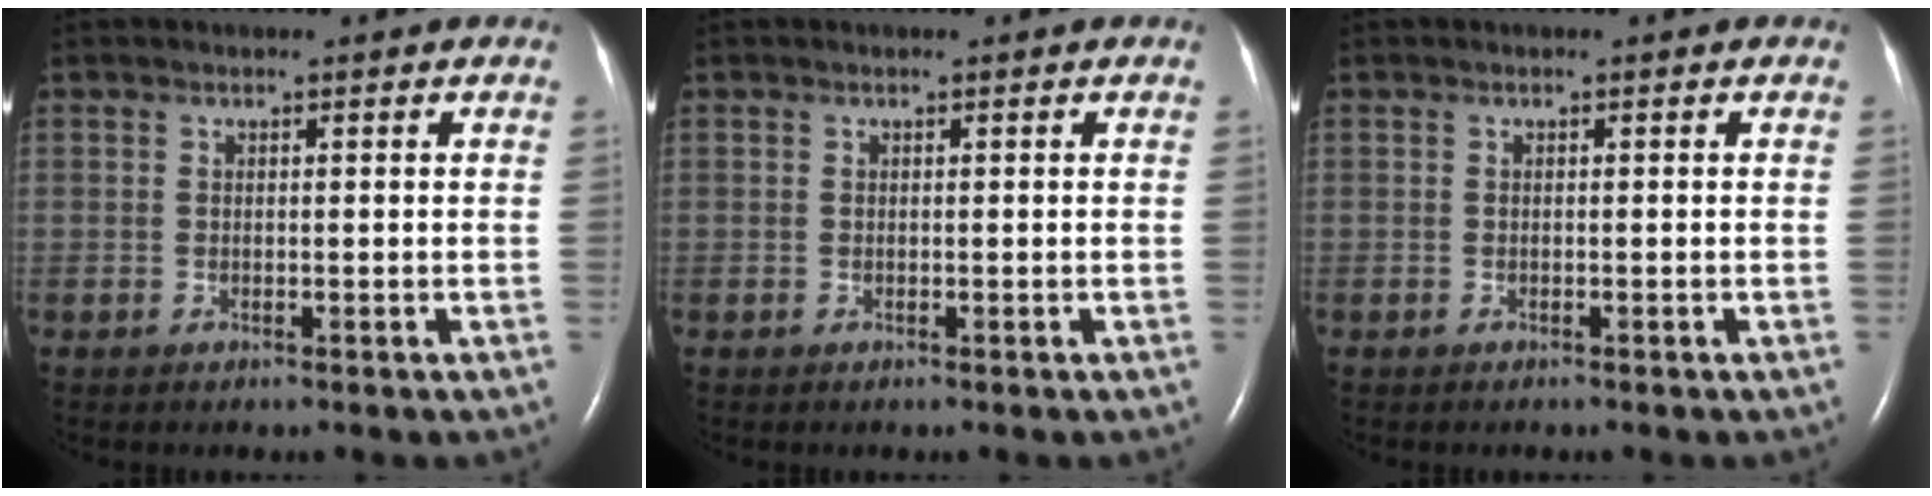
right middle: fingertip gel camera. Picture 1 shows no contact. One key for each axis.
{"total": 0.0}
{"total": 0.0}